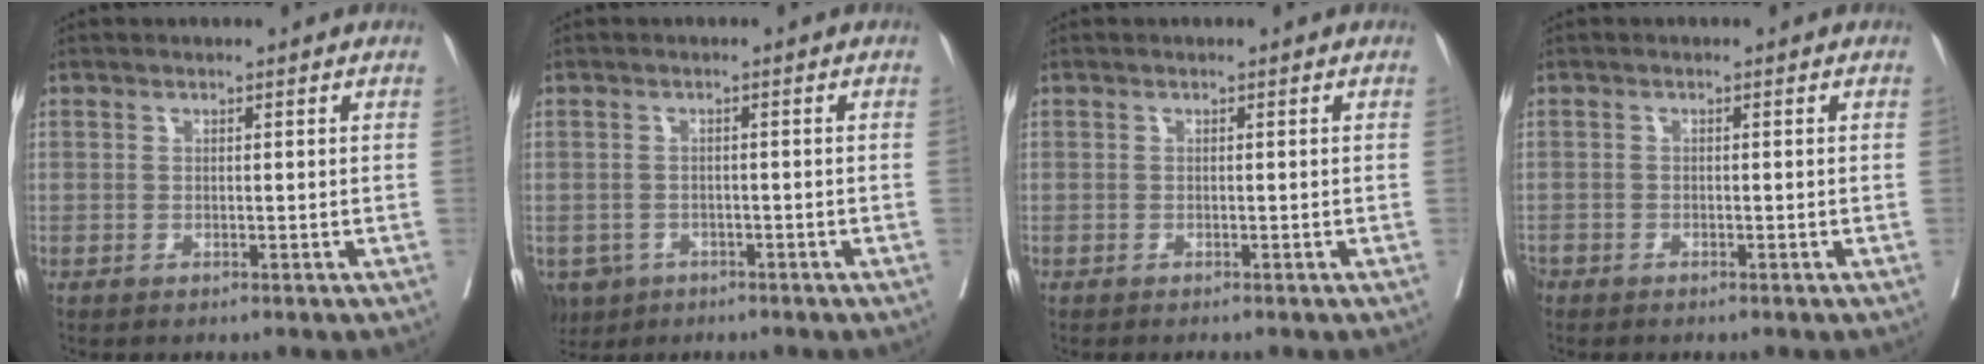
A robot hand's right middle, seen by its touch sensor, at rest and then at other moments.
{"total": 4.6, "force": [-2.9, 3.5, 1.0], "torque": [-0.016, 0.002, -0.044]}
{"total": 0.9, "force": [-0.8, 0.0, 0.3], "torque": [-0.005, -0.001, -0.013]}
{"total": 1.8, "force": [-1.5, 0.9, 0.4], "torque": [-0.010, -0.001, -0.029]}